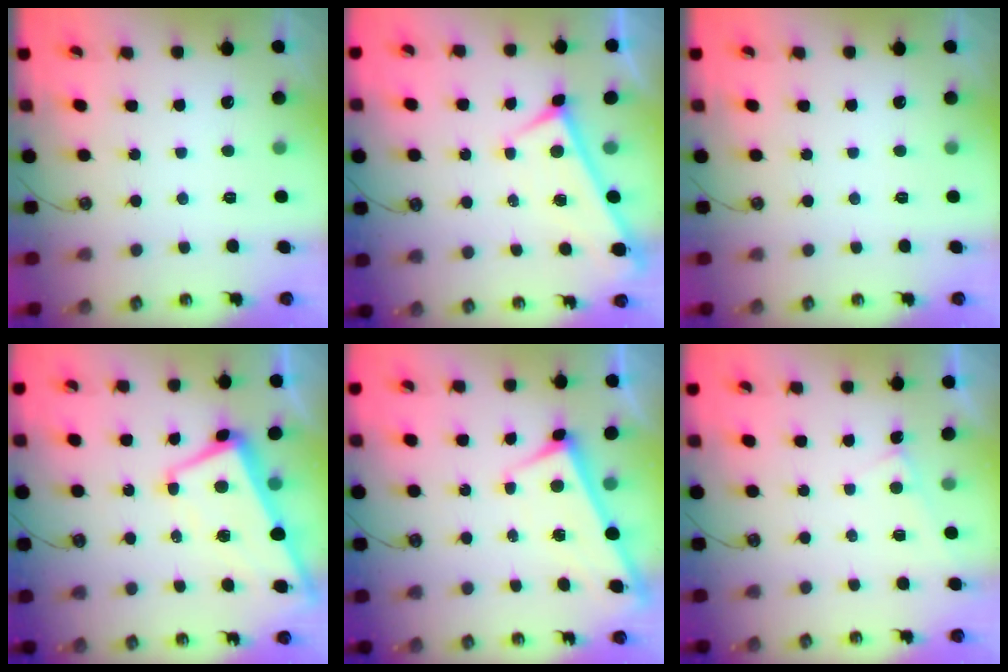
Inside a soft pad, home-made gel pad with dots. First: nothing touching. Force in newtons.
{"total": 0.0}
{"total": 0.0}
{"total": 1.6, "press": 1.2, "slide": 1.1}
{"total": 2.8, "press": 2.8, "slide": 0.3}
{"total": 2.2, "press": 2.2, "slide": 0.2}